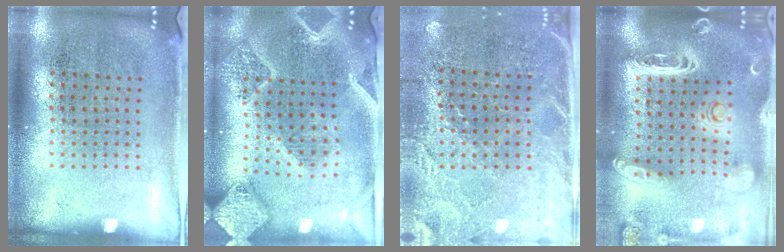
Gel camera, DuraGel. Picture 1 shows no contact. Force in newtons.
{"total": 2.9, "press": 2.6, "slide": 1.4}
{"total": 3.1, "press": 2.7, "slide": 1.5}
{"total": 3.0, "press": 2.5, "slide": 1.5}